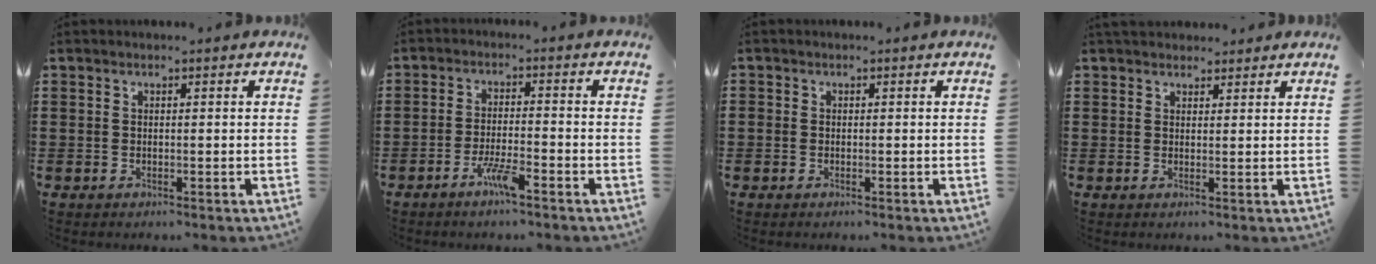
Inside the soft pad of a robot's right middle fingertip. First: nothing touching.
{"total": 4.3, "force": [-2.9, 0.4, 3.2], "torque": [-0.073, -0.006, -0.056]}
{"total": 0.7, "force": [-0.2, 0.6, 0.2], "torque": [-0.003, 0.004, -0.005]}
{"total": 2.2, "force": [2.2, 0.5, 0.0], "torque": [0.003, -0.001, 0.041]}